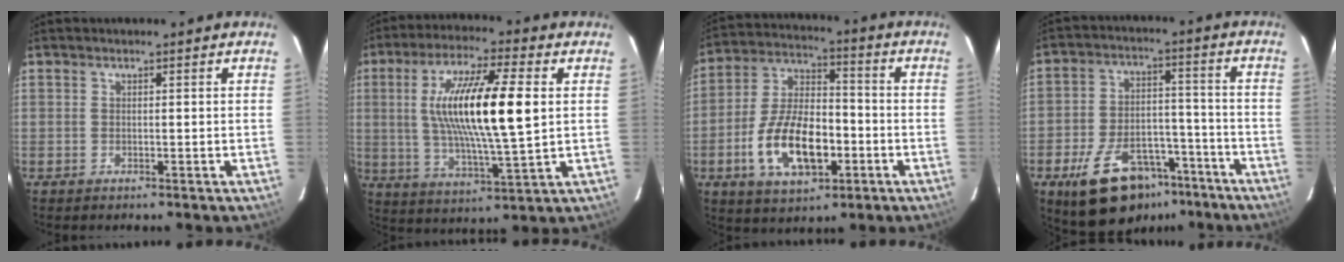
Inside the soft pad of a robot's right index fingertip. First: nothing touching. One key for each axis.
{"total": 17.8, "fx": 2.9, "fy": 3.2, "fz": 17.3, "tx": -0.317, "ty": 0.001, "tz": 0.052}
{"total": 15.7, "fx": -5.1, "fy": 8.1, "fz": 12.4, "tx": -0.251, "ty": 0.009, "tz": -0.080}
{"total": 17.2, "fx": -11.0, "fy": 9.1, "fz": 9.6, "tx": -0.187, "ty": 0.009, "tz": -0.158}